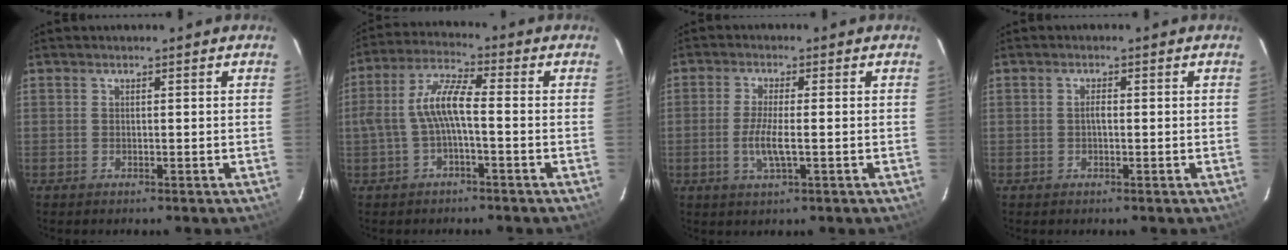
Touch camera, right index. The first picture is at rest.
{"total": 7.5, "force": [-1.5, 1.7, 7.1], "torque": [-0.157, 0.016, -0.026]}
{"total": 5.1, "force": [-1.2, 0.7, 4.9], "torque": [-0.099, -0.008, -0.024]}
{"total": 1.2, "force": [-0.1, 0.5, 1.0], "torque": [-0.019, 0.006, -0.004]}